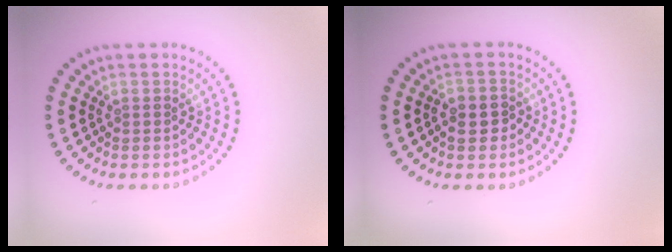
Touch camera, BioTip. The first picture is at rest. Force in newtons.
{"total": 1.7, "press": 1.6, "slide": 0.4}